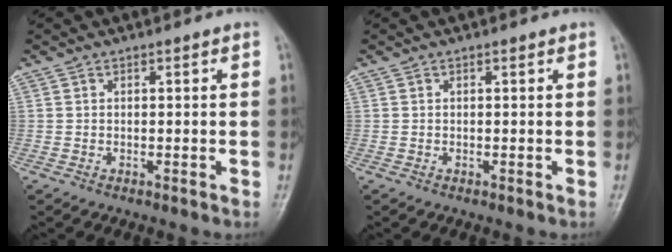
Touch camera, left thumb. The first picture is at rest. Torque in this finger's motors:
{"motor_torque": [-0.02, 0.02, 0.00, 0.00, 0.00]}